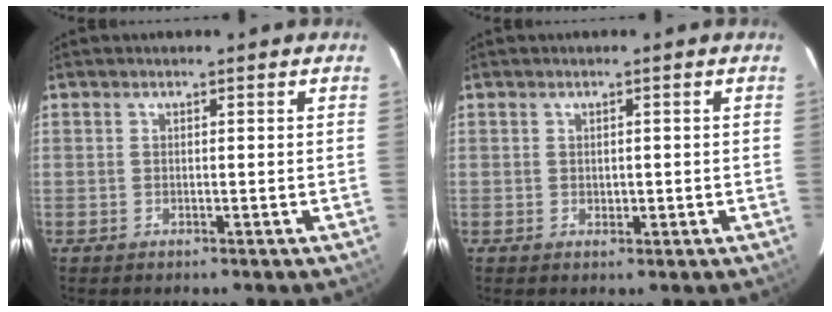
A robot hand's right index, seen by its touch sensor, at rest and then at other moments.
{"total": 1.2, "force": [0.0, 0.9, 0.8], "torque": [-0.011, 0.000, 0.004]}